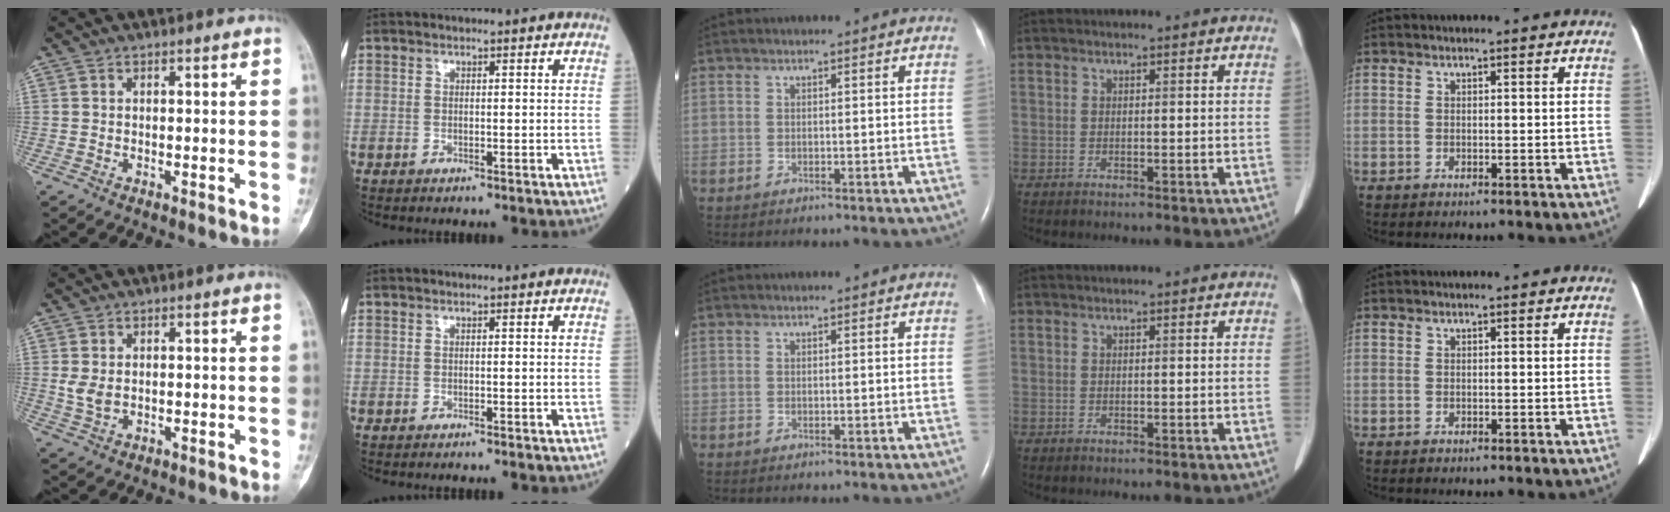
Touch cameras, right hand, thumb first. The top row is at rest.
{"thumb": {"total": 3.1, "force": [0.1, 2.1, 2.3], "torque": [-0.045, -0.002, 0.005]}, "index": {"total": 0.8, "force": [-0.8, 0.0, 0.2], "torque": [-0.002, 0.000, -0.012]}}